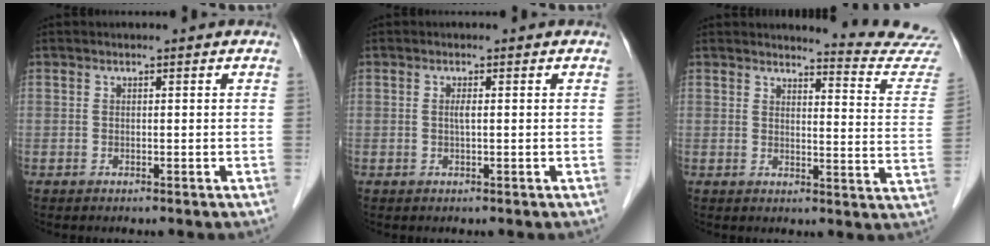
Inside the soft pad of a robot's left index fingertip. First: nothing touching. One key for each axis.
{"total": 0.9, "fx": -0.1, "fy": 0.0, "fz": 0.9, "tx": -0.020, "ty": -0.003, "tz": -0.003}
{"total": 12.2, "fx": 12.1, "fy": -1.4, "fz": 0.0, "tx": 0.004, "ty": -0.122, "tz": 0.115}